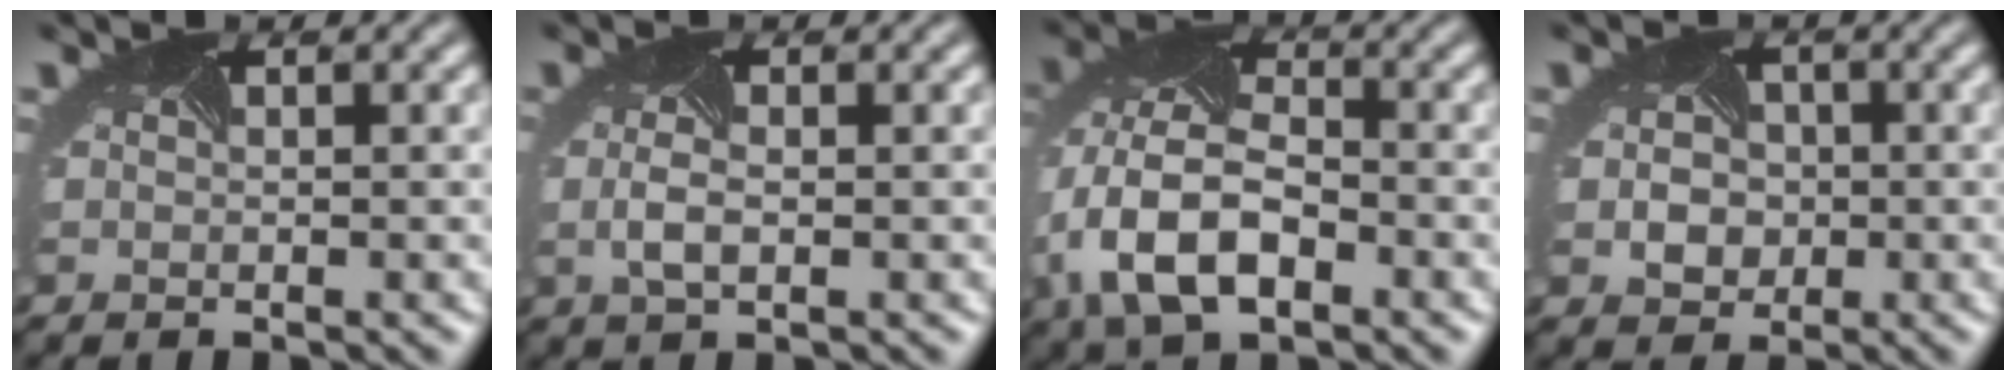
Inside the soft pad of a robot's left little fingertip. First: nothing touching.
{"total": 1.9, "force": [-0.3, 0.8, 1.7], "torque": [-0.046, -0.006, -0.008]}
{"total": 9.4, "force": [-3.0, 5.7, 6.8], "torque": [-0.162, -0.016, -0.063]}
{"total": 4.3, "force": [0.0, 3.5, 2.4], "torque": [-0.031, 0.005, -0.004]}